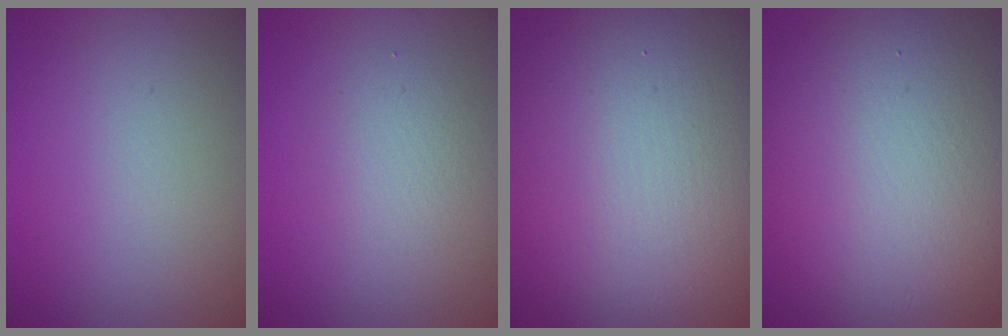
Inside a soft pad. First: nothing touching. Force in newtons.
{"total": 2.2, "press": 2.2, "slide": 0.1}
{"total": 20.0, "press": 20.0, "slide": 1.5}
{"total": 15.4, "press": 15.4, "slide": 0.4}